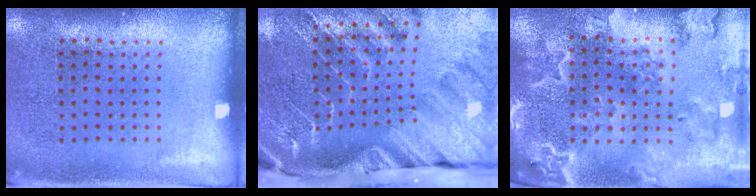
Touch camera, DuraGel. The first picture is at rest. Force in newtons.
{"total": 4.3, "press": 3.3, "slide": 2.8}
{"total": 3.5, "press": 3.1, "slide": 1.7}